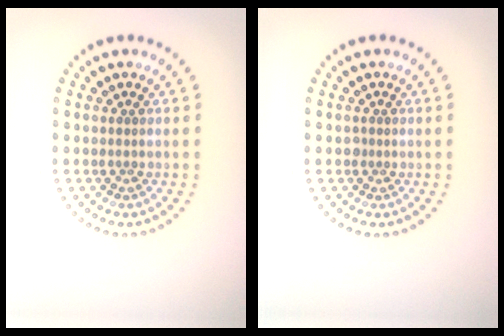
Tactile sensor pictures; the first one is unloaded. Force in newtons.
{"total": 0.5, "press": 0.4, "slide": 0.4}